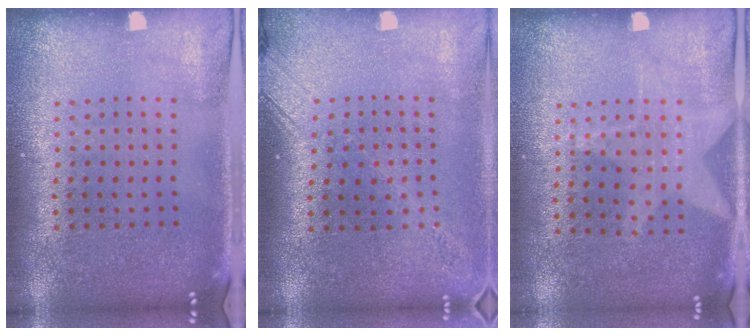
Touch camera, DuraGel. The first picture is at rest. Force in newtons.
{"total": 1.8, "press": 1.4, "slide": 1.2}
{"total": 1.3, "press": 0.9, "slide": 0.9}